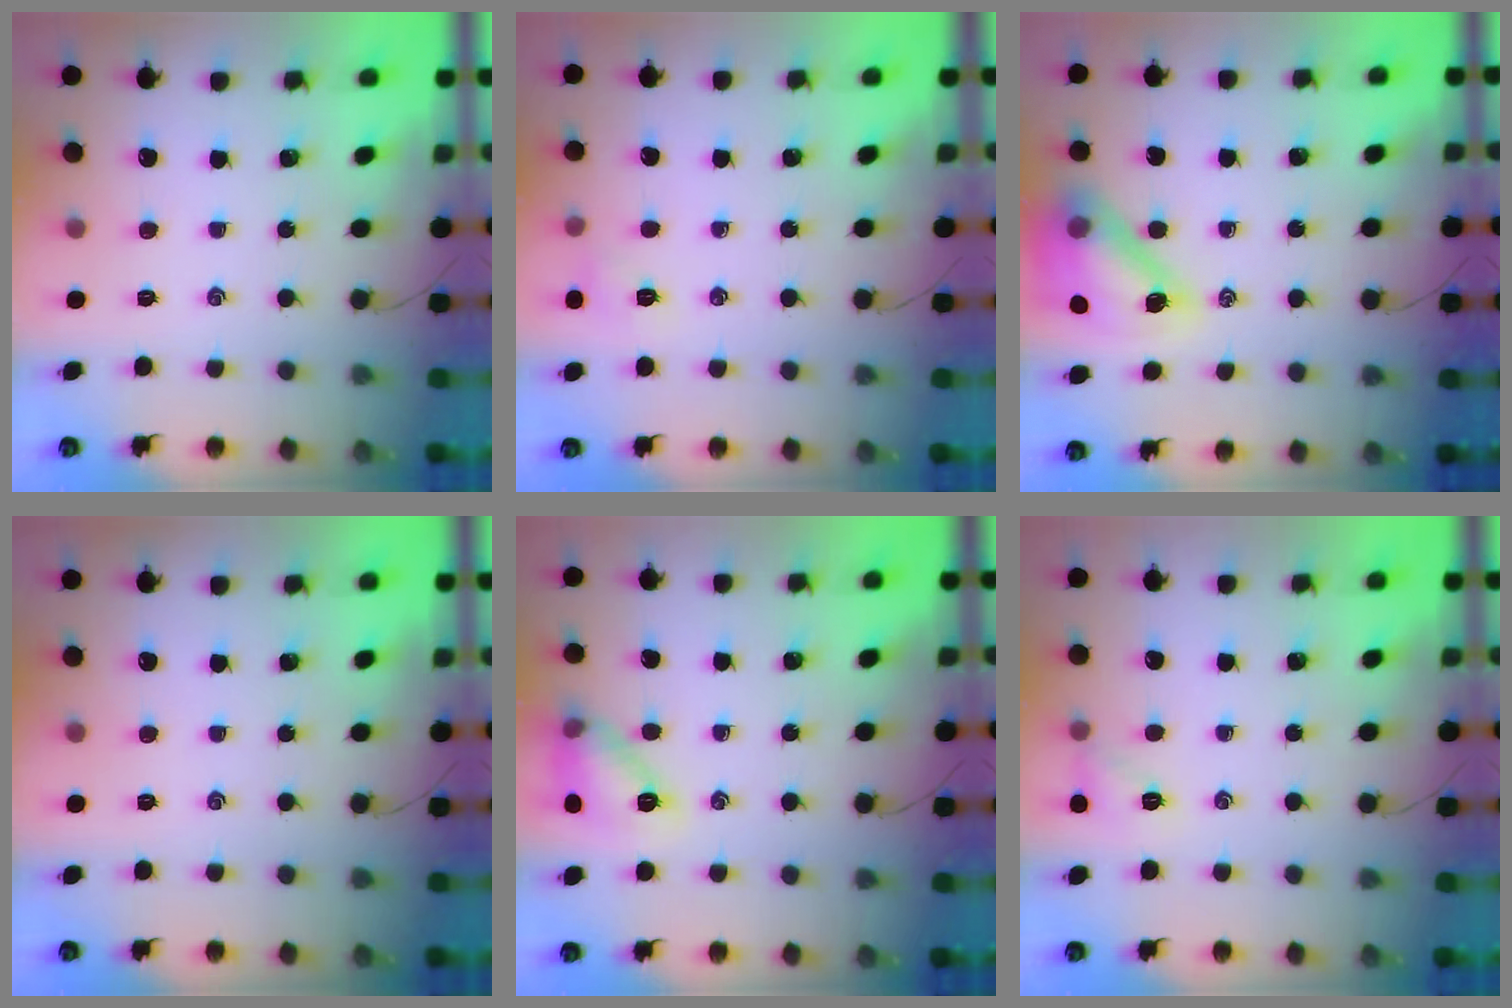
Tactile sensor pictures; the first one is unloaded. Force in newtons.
{"total": 5.7, "press": 5.6, "slide": 1.2}
{"total": 15.7, "press": 15.2, "slide": 4.2}
{"total": 0.0}
{"total": 11.3, "press": 11.3, "slide": 0.4}
{"total": 6.7, "press": 6.6, "slide": 1.4}